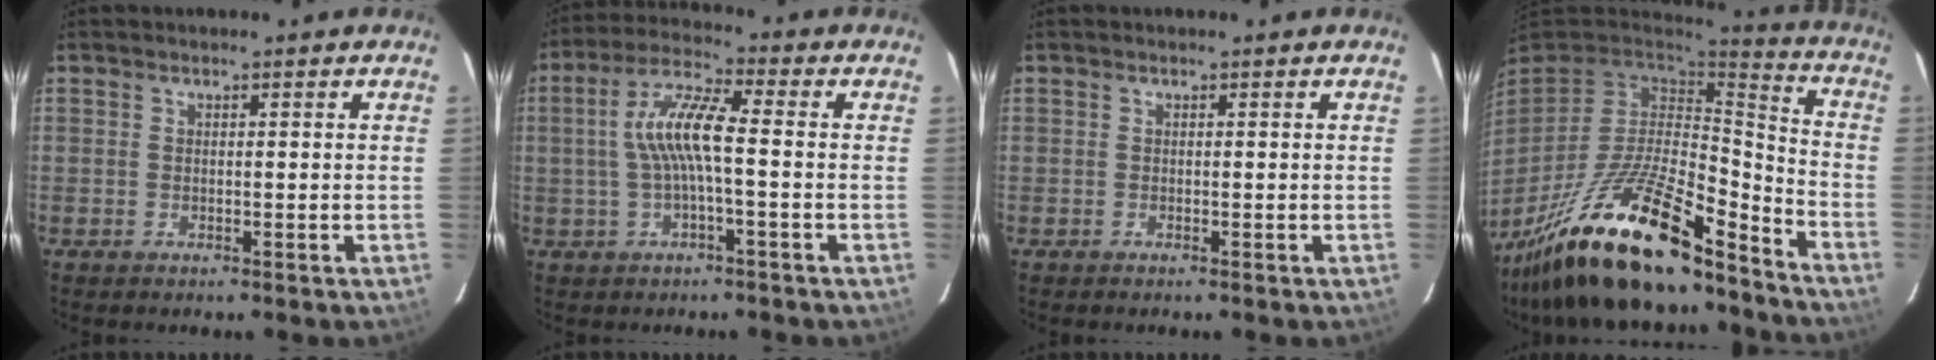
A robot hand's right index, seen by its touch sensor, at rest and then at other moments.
{"total": 8.7, "force": [-0.6, 1.4, 8.5], "torque": [-0.175, 0.015, -0.010]}
{"total": 0.0}
{"total": 25.5, "force": [-18.3, 7.1, 16.2], "torque": [-0.310, -0.030, -0.312]}